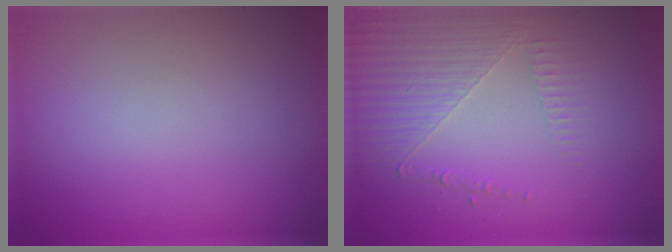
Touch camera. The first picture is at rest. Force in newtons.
{"total": 5.1, "press": 3.1, "slide": 4.0}